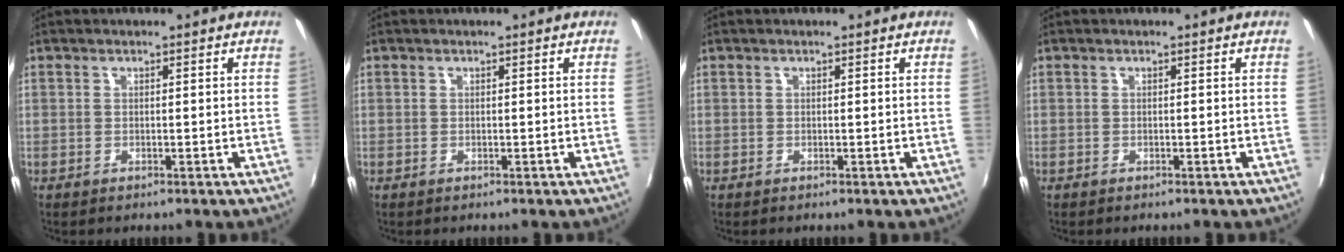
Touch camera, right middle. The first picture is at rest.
{"total": 0.0}
{"total": 0.0}
{"total": 0.0}